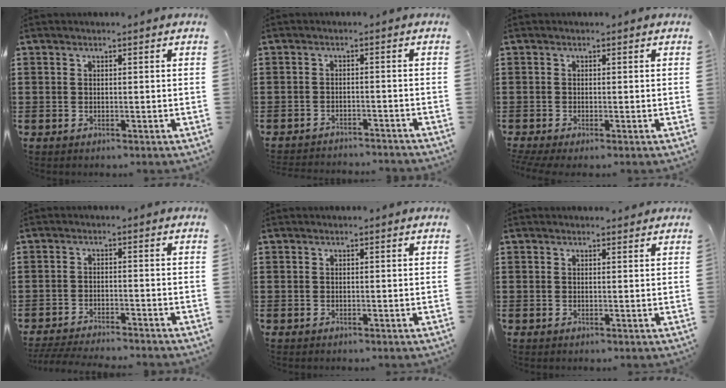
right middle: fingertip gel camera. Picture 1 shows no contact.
{"total": 2.4, "force": [-2.4, 0.0, 0.1], "torque": [-0.006, 0.000, -0.050]}
{"total": 0.5, "force": [-0.3, 0.0, 0.4], "torque": [-0.008, -0.005, -0.005]}
{"total": 3.6, "force": [-3.6, 0.0, 0.7], "torque": [-0.018, -0.004, -0.076]}
{"total": 0.0}
{"total": 0.6, "force": [0.6, 0.2, 0.1], "torque": [0.004, -0.002, 0.009]}